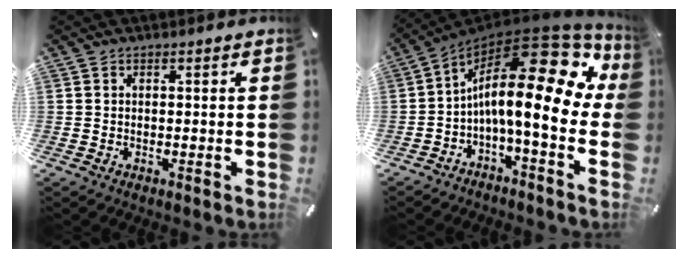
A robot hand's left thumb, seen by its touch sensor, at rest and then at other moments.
{"total": 21.1, "force": [4.8, 6.9, 19.4], "torque": [-0.337, -0.072, 0.076]}